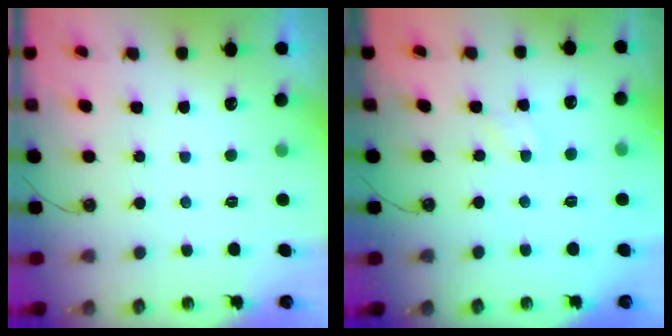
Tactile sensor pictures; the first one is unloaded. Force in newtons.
{"total": 0.9, "press": 0.9, "slide": 0.2}